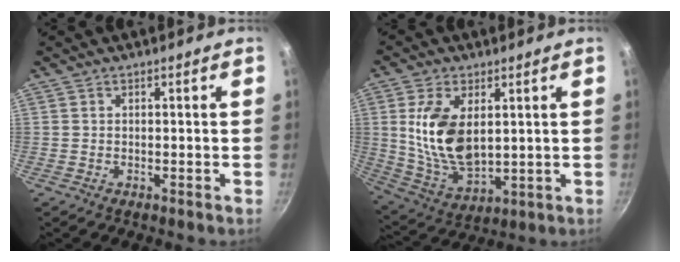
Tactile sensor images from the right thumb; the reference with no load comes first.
{"total": 14.4, "force": [2.7, 8.0, 11.7], "torque": [-0.213, -0.020, 0.067]}